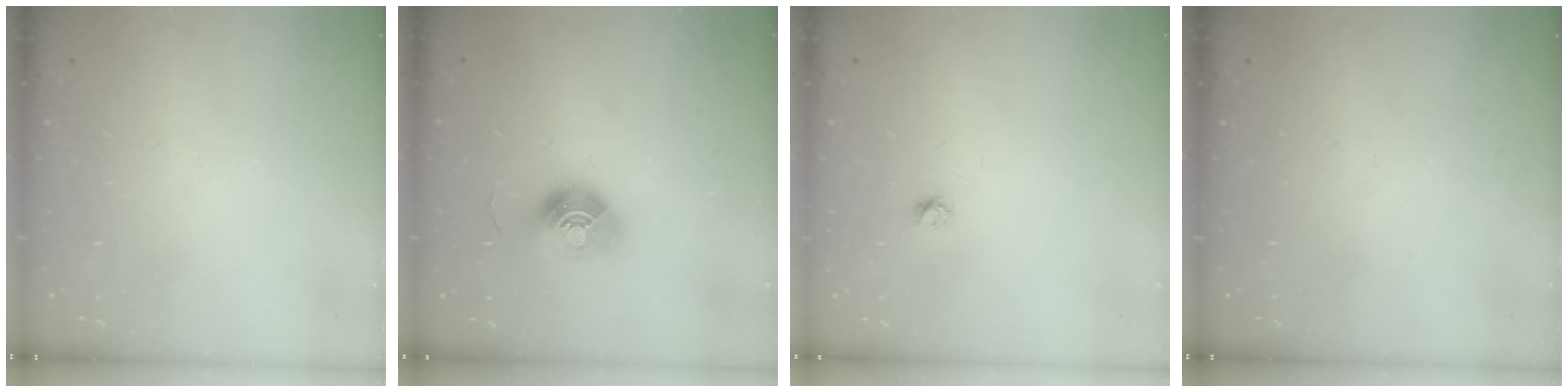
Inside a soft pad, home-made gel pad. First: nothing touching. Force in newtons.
{"total": 10.4, "press": 10.4, "slide": 0.3}
{"total": 3.4, "press": 3.4, "slide": 0.3}
{"total": 0.0}